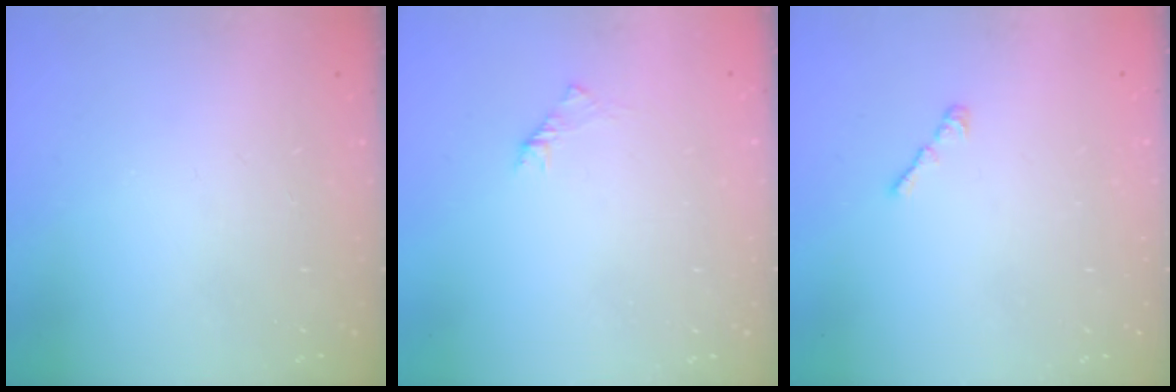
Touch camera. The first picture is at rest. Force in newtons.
{"total": 1.6, "press": 1.4, "slide": 0.6}
{"total": 2.2, "press": 2.1, "slide": 0.6}